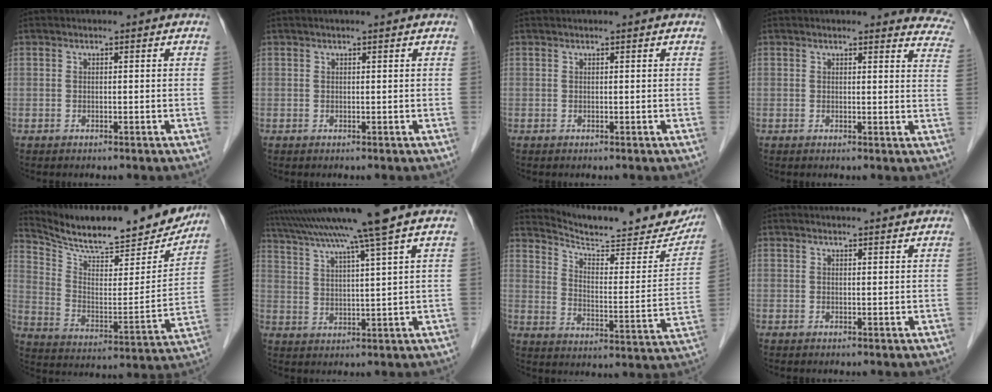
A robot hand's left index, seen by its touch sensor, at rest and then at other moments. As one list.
[{"total": 1.2, "force": [0.9, -0.1, 0.7], "torque": [-0.010, 0.011, 0.016]}, {"total": 0.8, "force": [0.7, -0.1, 0.3], "torque": [-0.004, 0.012, 0.015]}, {"total": 10.0, "force": [9.7, 2.1, 1.3], "torque": [0.029, -0.045, 0.060]}, {"total": 23.7, "force": [21.3, 4.5, 9.2], "torque": [-0.153, -0.041, 0.309]}, {"total": 14.2, "force": [11.5, -2.6, 8.0], "torque": [-0.138, -0.003, 0.173]}, {"total": 22.4, "force": [20.4, 4.2, 8.3], "torque": [-0.115, -0.041, 0.267]}, {"total": 3.5, "force": [3.4, -0.1, 0.7], "torque": [-0.012, 0.008, 0.037]}]